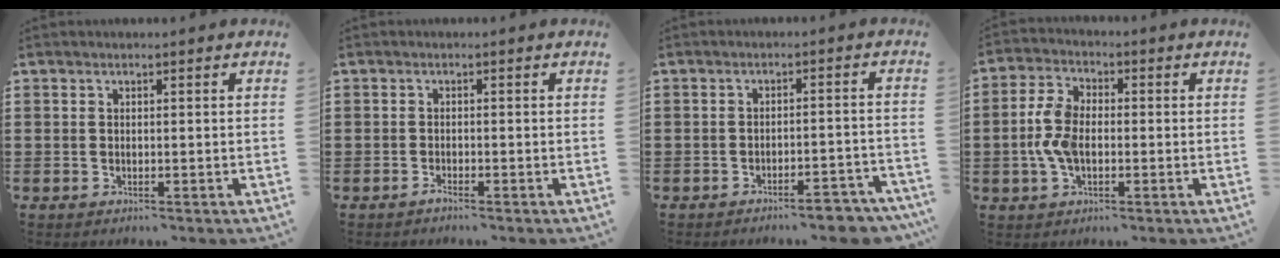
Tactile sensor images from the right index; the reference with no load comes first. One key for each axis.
{"total": 1.0, "fx": -0.9, "fy": 0.2, "fz": 0.2, "tx": -0.007, "ty": -0.001, "tz": -0.018}
{"total": 4.5, "fx": -4.0, "fy": 0.3, "fz": 1.9, "tx": -0.031, "ty": -0.003, "tz": -0.076}
{"total": 6.7, "fx": -0.8, "fy": 4.1, "fz": 5.2, "tx": -0.132, "ty": 0.000, "tz": -0.023}